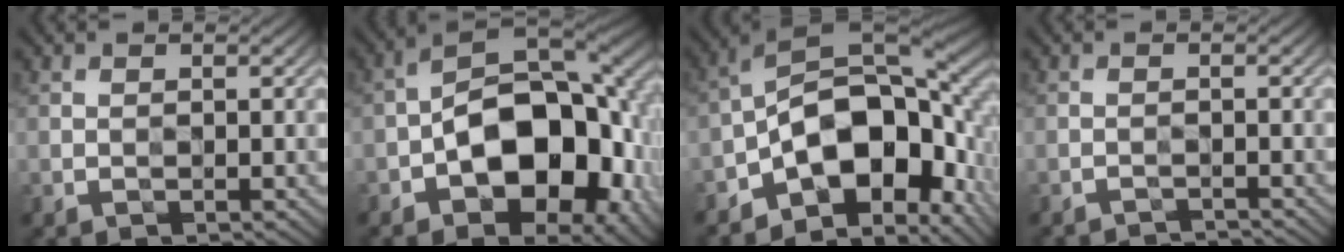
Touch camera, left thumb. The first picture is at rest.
{"total": 15.3, "force": [-3.3, 9.0, 11.9], "torque": [-0.166, -0.004, -0.067]}
{"total": 15.9, "force": [-4.9, 8.8, 12.3], "torque": [-0.185, -0.005, -0.081]}
{"total": 2.8, "force": [-2.8, -0.5, -0.1], "torque": [-0.003, 0.003, -0.045]}